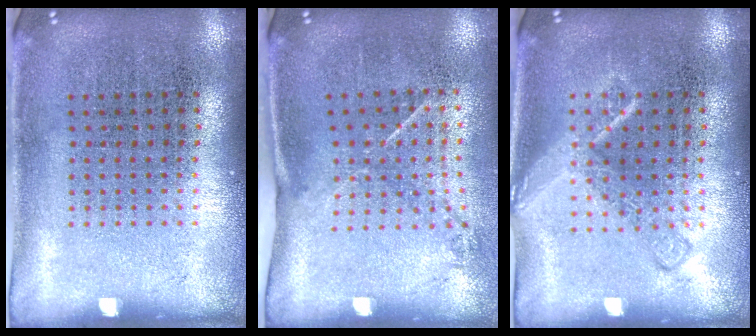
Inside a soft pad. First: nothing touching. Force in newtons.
{"total": 1.5, "press": 1.0, "slide": 1.1}
{"total": 2.2, "press": 2.2, "slide": 0.3}